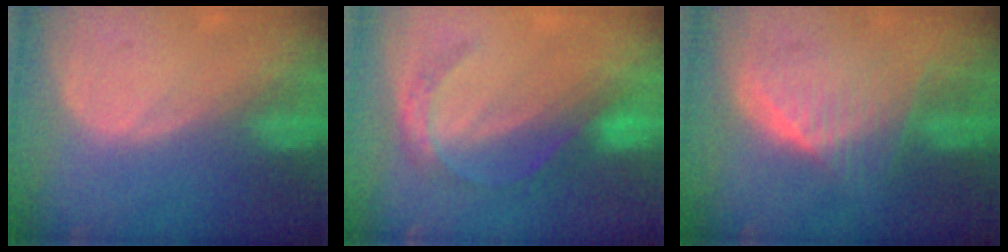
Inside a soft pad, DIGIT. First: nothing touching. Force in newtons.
{"total": 4.5, "press": 4.4, "slide": 0.7}
{"total": 6.2, "press": 6.1, "slide": 1.2}